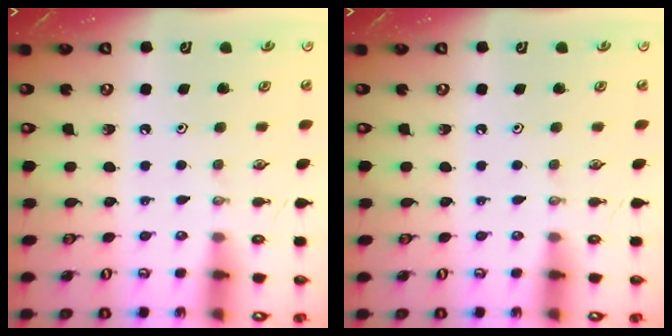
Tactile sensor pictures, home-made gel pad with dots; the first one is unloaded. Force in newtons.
{"total": 0.0}